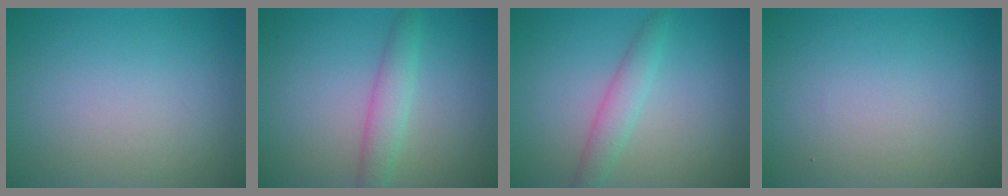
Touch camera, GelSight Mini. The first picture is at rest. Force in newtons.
{"total": 2.6, "press": 2.6, "slide": 0.0}
{"total": 2.3, "press": 2.3, "slide": 0.1}
{"total": 0.0}